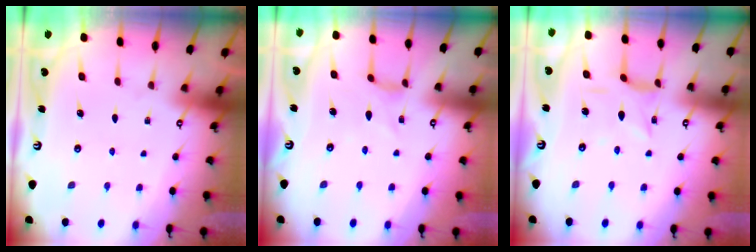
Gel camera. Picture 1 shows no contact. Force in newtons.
{"total": 1.5, "press": 1.5, "slide": 0.3}
{"total": 4.3, "press": 4.3, "slide": 0.2}